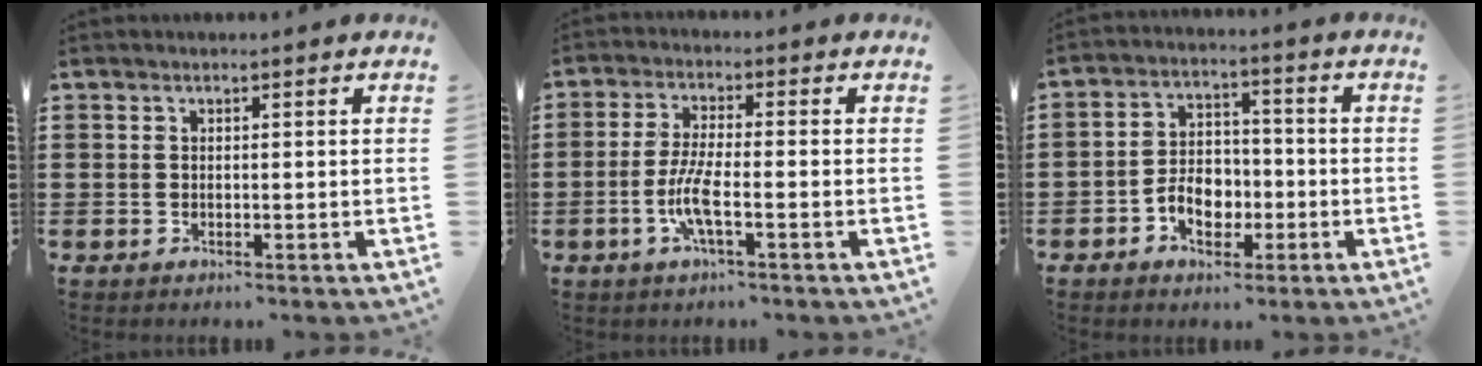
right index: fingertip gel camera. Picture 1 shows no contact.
{"total": 5.7, "force": [-2.1, 1.0, 5.2], "torque": [-0.115, -0.009, -0.047]}
{"total": 5.9, "force": [-2.2, 4.3, 3.4], "torque": [-0.047, 0.004, -0.043]}